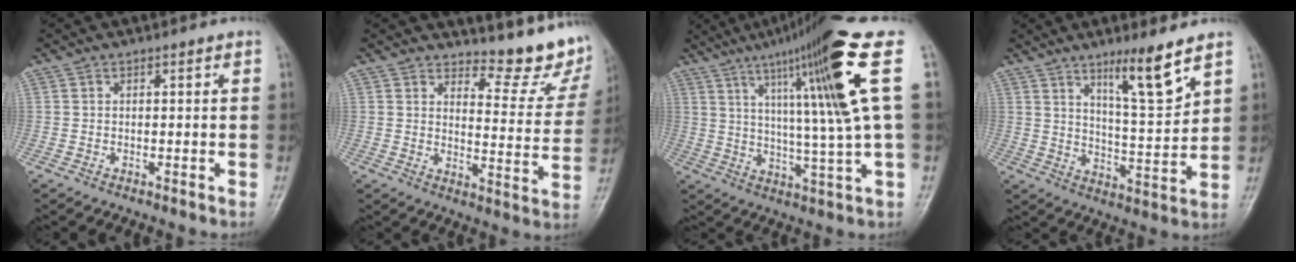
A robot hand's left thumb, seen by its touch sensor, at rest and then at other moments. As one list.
[{"total": 11.8, "force": [10.7, 3.1, 4.0], "torque": [-0.020, -0.114, 0.124]}, {"total": 19.1, "force": [6.7, 0.4, 17.8], "torque": [-0.273, -0.008, 0.103]}, {"total": 10.0, "force": [6.6, 1.0, 7.4], "torque": [-0.118, -0.054, 0.116]}]